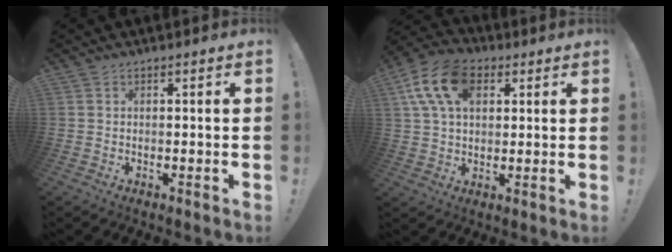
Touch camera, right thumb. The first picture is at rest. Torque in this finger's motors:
{"motor_torque": [0.19, 0.51, 1.02, 0.36, 0.07]}